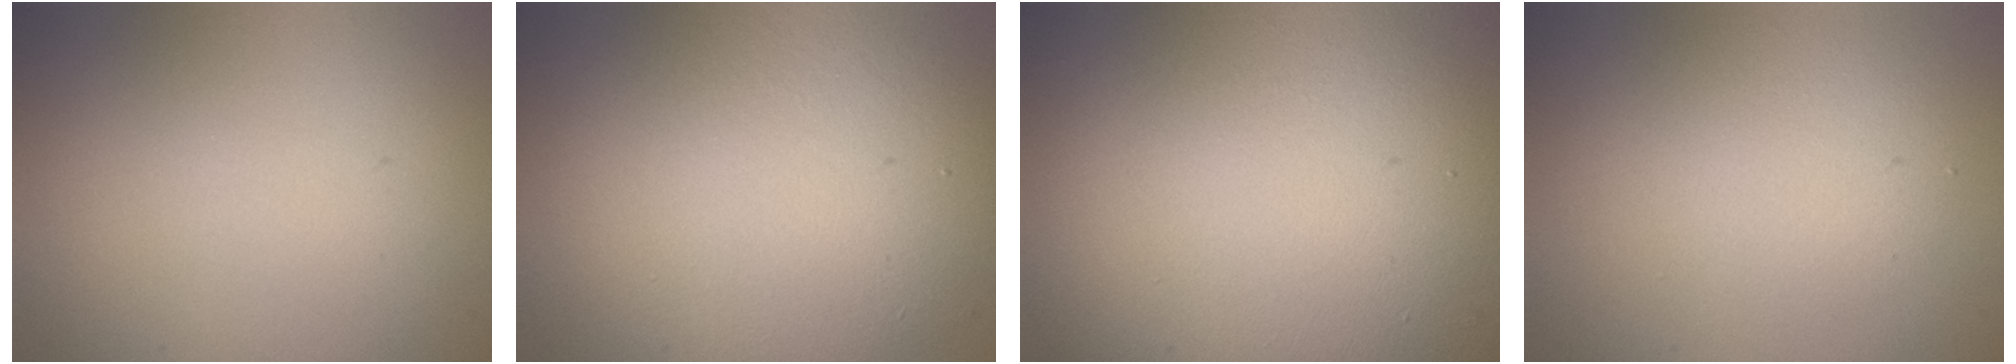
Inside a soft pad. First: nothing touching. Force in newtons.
{"total": 10.3, "press": 10.3, "slide": 0.6}
{"total": 21.9, "press": 21.9, "slide": 1.3}
{"total": 3.2, "press": 3.2, "slide": 0.2}